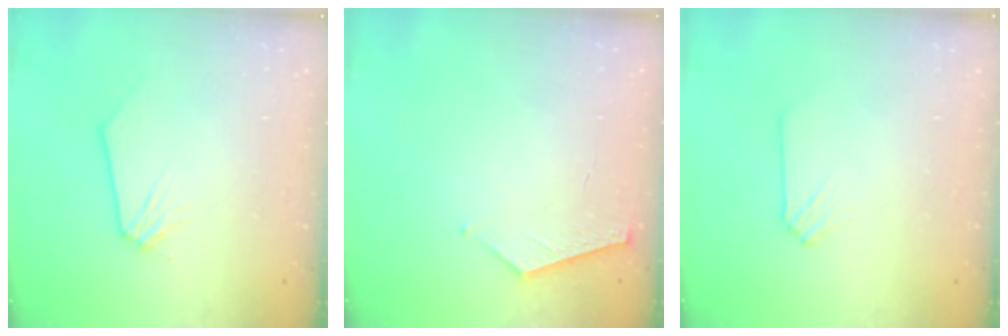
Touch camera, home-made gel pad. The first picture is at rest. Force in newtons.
{"total": 5.5, "press": 5.5, "slide": 0.6}
{"total": 0.0}